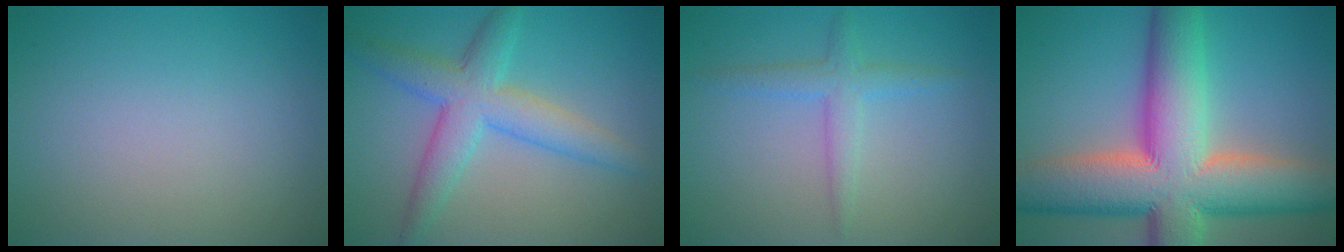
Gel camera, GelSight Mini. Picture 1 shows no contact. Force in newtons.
{"total": 5.5, "press": 5.5, "slide": 0.1}
{"total": 2.5, "press": 2.5, "slide": 0.1}
{"total": 15.3, "press": 15.3, "slide": 0.8}